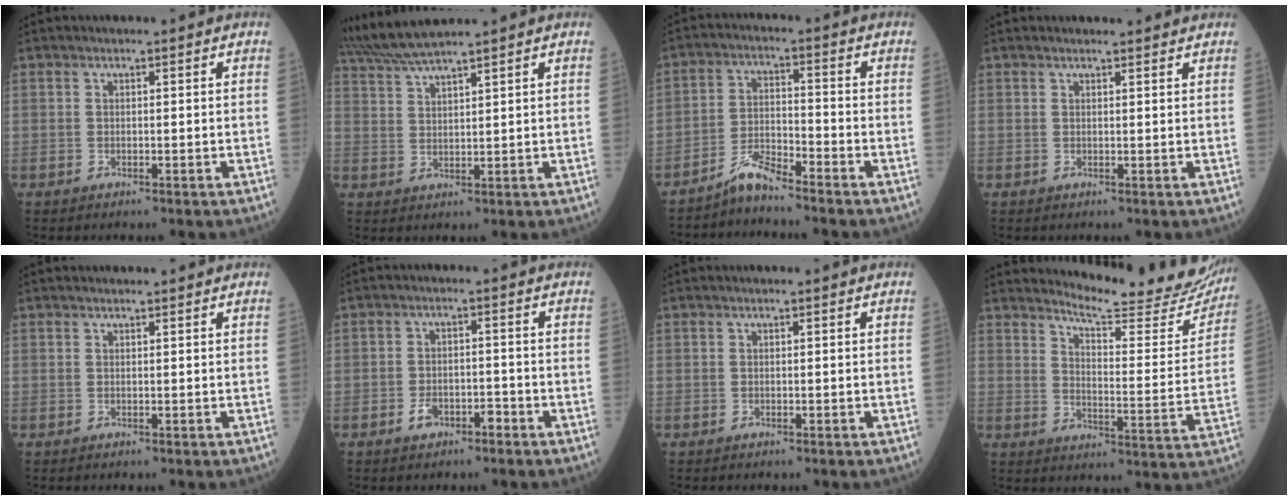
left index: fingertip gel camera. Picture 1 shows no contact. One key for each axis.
{"total": 7.0, "fx": 6.3, "fy": -1.1, "fz": 2.9, "tx": -0.065, "ty": 0.021, "tz": 0.123}
{"total": 4.5, "fx": -4.2, "fy": 0.0, "fz": 1.5, "tx": -0.032, "ty": -0.011, "tz": -0.085}
{"total": 2.7, "fx": 2.6, "fy": 0.2, "fz": 0.4, "tx": -0.009, "ty": 0.007, "tz": 0.029}
{"total": 1.7, "fx": 1.6, "fy": 0.1, "fz": 0.5, "tx": -0.008, "ty": 0.013, "tz": 0.023}
{"total": 3.2, "fx": -2.0, "fy": 1.8, "fz": 1.8, "tx": -0.031, "ty": 0.004, "tz": -0.032}
{"total": 0.0}
{"total": 19.1, "fx": 18.2, "fy": 1.9, "fz": 5.4, "tx": -0.070, "ty": -0.096, "tz": 0.214}